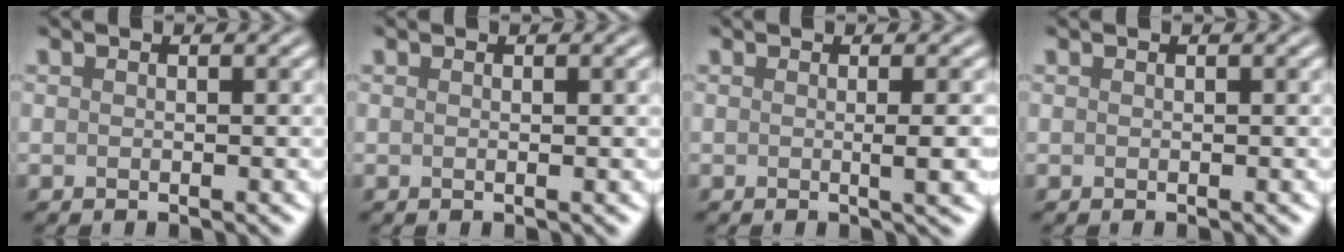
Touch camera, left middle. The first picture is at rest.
{"total": 1.0, "force": [0.1, 0.4, 0.9], "torque": [-0.010, -0.001, -0.003]}
{"total": 3.1, "force": [0.0, 0.9, 3.0], "torque": [-0.028, 0.001, 0.000]}
{"total": 0.0}